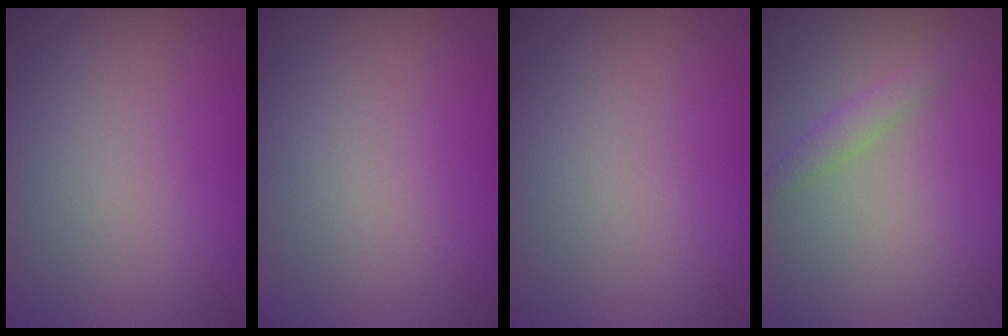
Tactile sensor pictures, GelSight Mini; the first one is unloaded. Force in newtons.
{"total": 0.0}
{"total": 0.0}
{"total": 1.3, "press": 1.3, "slide": 0.0}